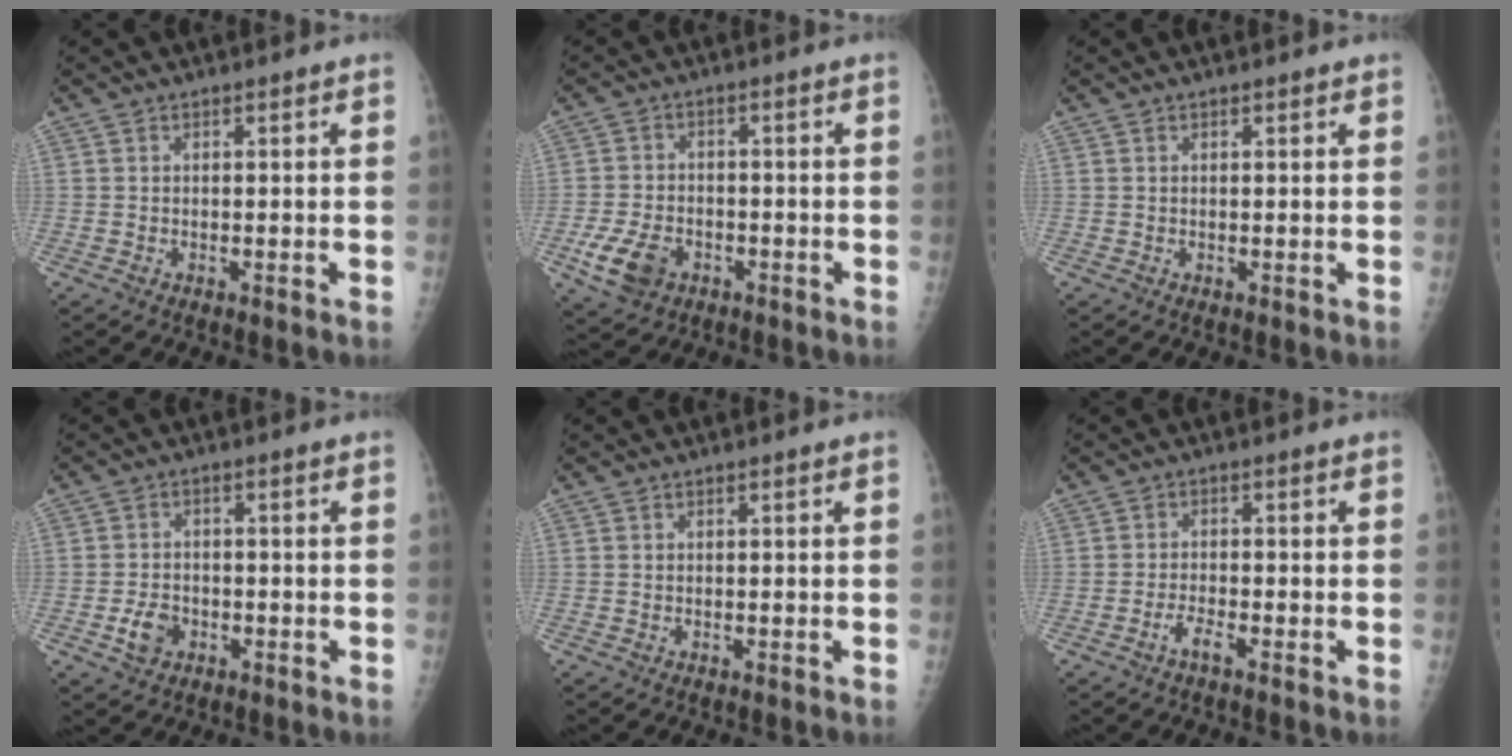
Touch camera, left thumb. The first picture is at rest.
{"total": 7.5, "force": [-3.2, 5.2, 4.4], "torque": [-0.084, 0.010, -0.053]}
{"total": 0.6, "force": [0.4, 0.2, 0.4], "torque": [-0.006, -0.001, 0.005]}
{"total": 4.3, "force": [-1.7, 3.2, 2.3], "torque": [-0.034, 0.010, -0.028]}
{"total": 0.0}
{"total": 2.4, "force": [-1.7, 0.4, 1.7], "torque": [-0.040, 0.010, -0.035]}